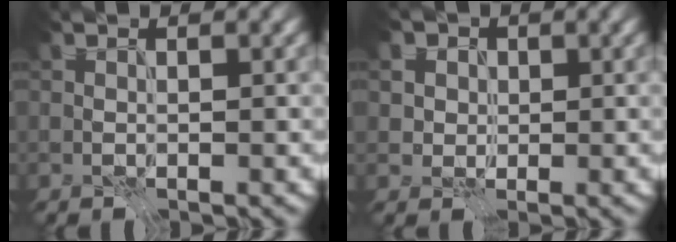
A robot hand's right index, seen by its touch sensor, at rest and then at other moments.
{"total": 3.3, "force": [1.7, 2.6, 1.0], "torque": [-0.031, -0.001, 0.037]}